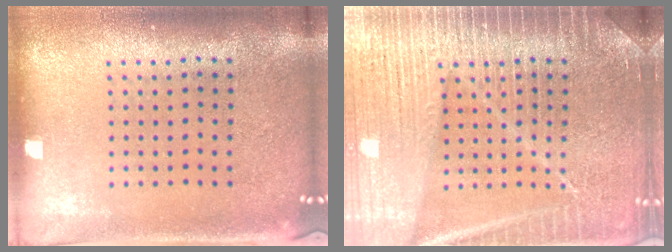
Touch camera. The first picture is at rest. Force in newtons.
{"total": 6.6, "press": 6.5, "slide": 0.9}